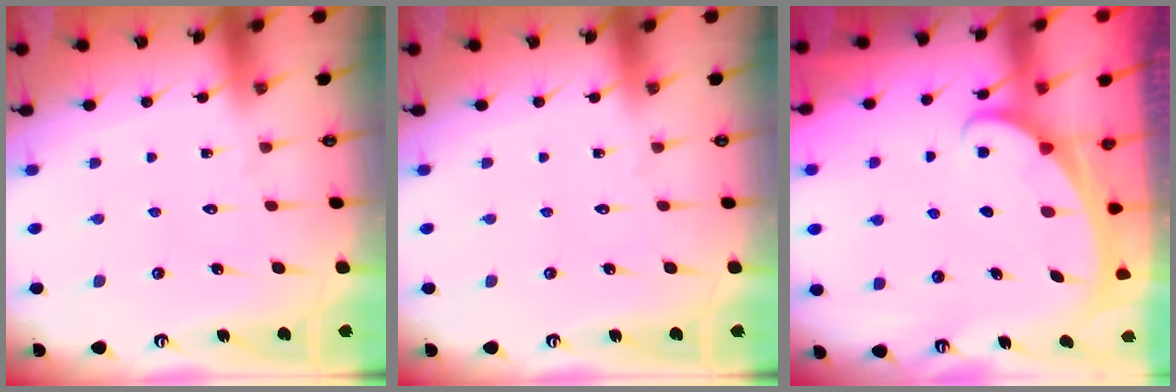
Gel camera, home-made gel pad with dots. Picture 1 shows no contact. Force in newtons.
{"total": 0.0}
{"total": 2.4, "press": 2.4, "slide": 0.3}